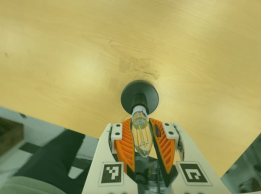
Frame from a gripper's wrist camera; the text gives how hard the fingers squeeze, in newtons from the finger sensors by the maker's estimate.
{"total": 19.6, "left": 18.1, "right": 21.1}